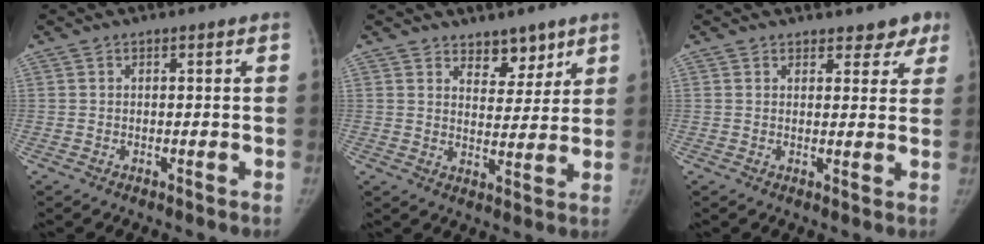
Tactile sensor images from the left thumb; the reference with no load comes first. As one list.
[{"total": 5.9, "force": [4.4, 3.3, 2.2], "torque": [0.004, -0.033, 0.070]}, {"total": 4.4, "force": [3.5, 2.5, 0.7], "torque": [0.031, -0.017, 0.033]}]